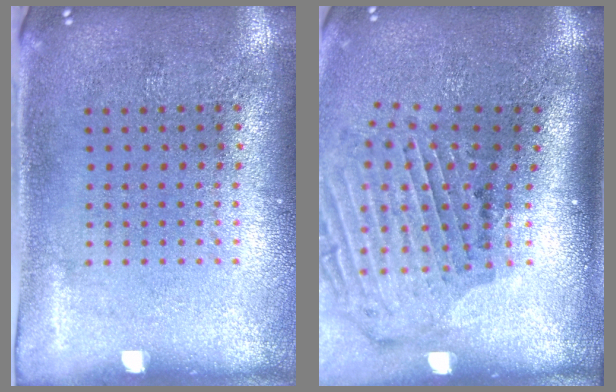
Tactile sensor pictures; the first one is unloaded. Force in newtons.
{"total": 2.0, "press": 1.7, "slide": 1.1}